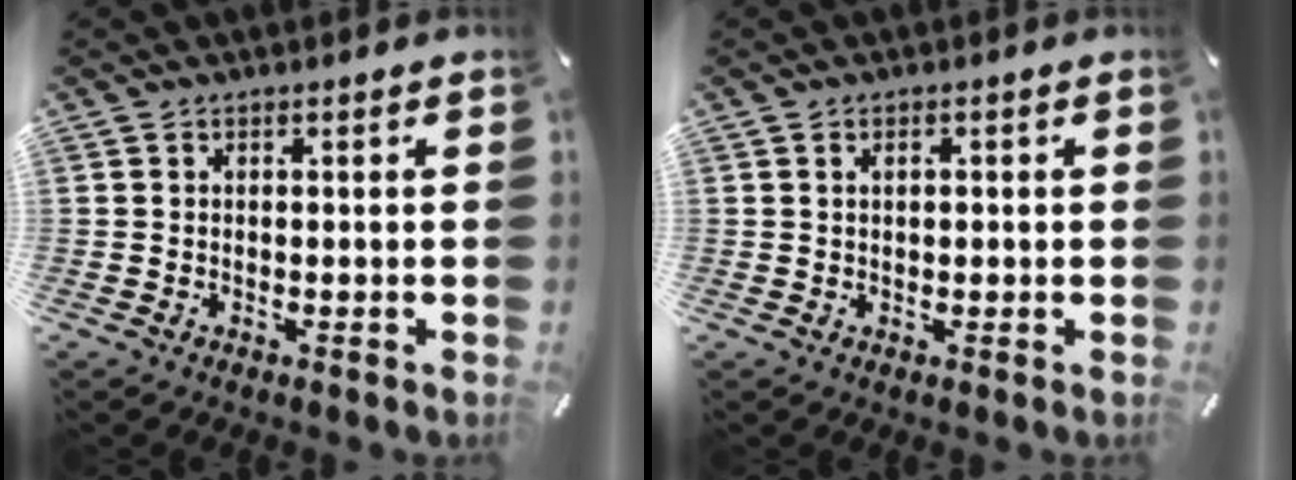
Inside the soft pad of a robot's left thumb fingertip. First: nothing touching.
{"total": 1.5, "force": [0.3, 1.0, 1.0], "torque": [-0.014, 0.003, 0.001]}